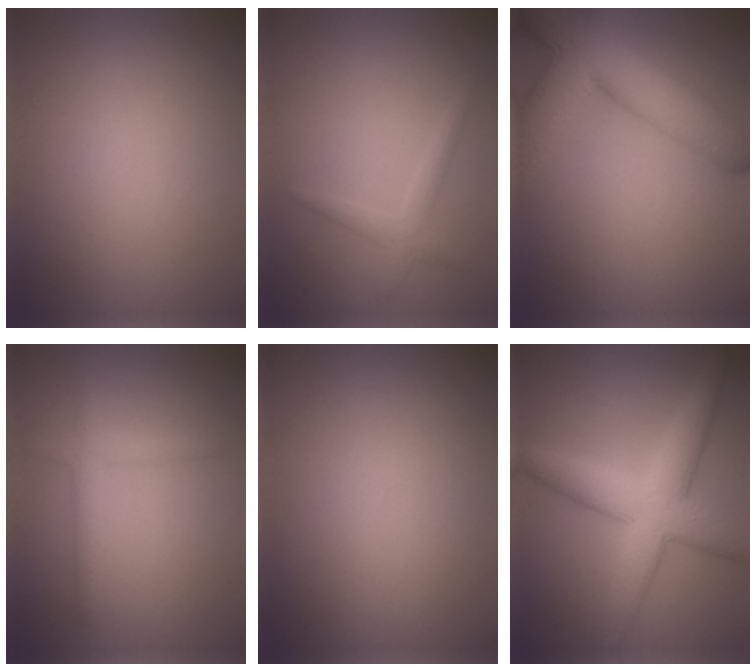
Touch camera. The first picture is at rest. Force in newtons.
{"total": 1.7, "press": 1.7, "slide": 0.1}
{"total": 10.7, "press": 10.7, "slide": 0.5}
{"total": 1.7, "press": 1.7, "slide": 0.0}
{"total": 0.0}
{"total": 6.7, "press": 6.7, "slide": 0.2}